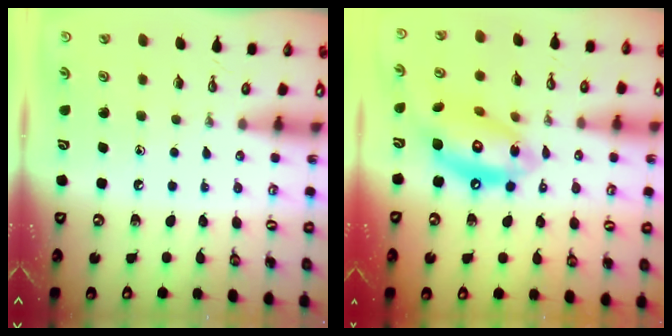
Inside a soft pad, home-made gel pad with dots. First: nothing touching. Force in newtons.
{"total": 15.2, "press": 15.1, "slide": 1.2}